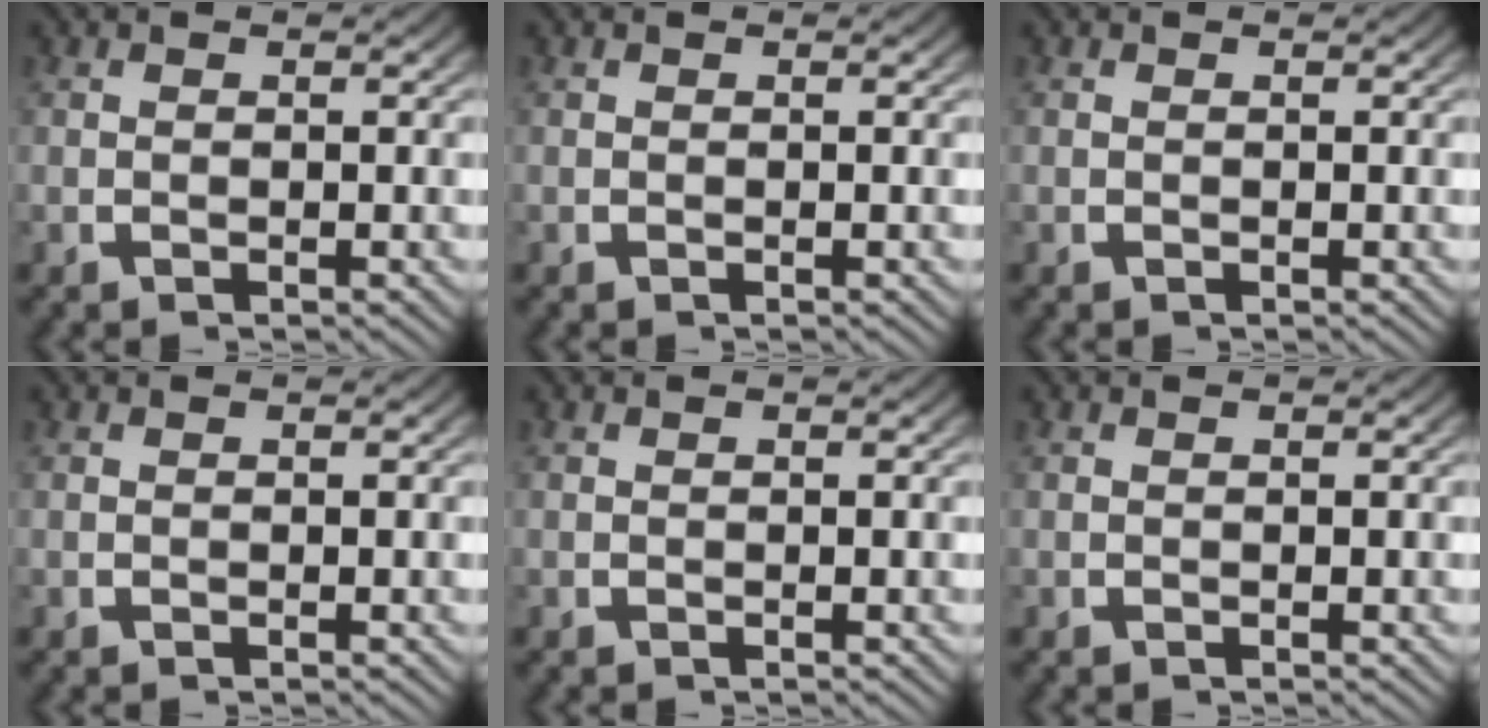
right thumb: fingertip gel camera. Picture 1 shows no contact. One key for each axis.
{"total": 0.0}
{"total": 0.0}
{"total": 0.0}
{"total": 0.0}
{"total": 0.0}